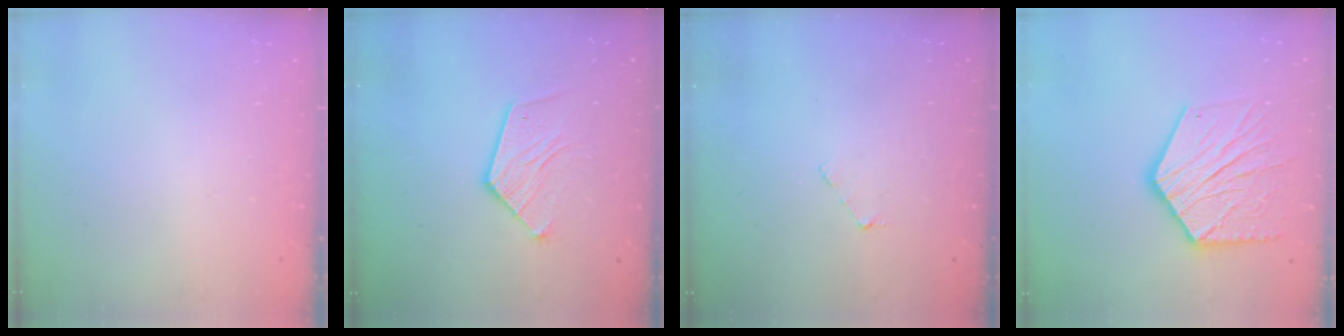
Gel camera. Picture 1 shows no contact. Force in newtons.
{"total": 10.7, "press": 10.7, "slide": 1.1}
{"total": 1.9, "press": 1.9, "slide": 0.2}
{"total": 17.0, "press": 17.0, "slide": 1.5}